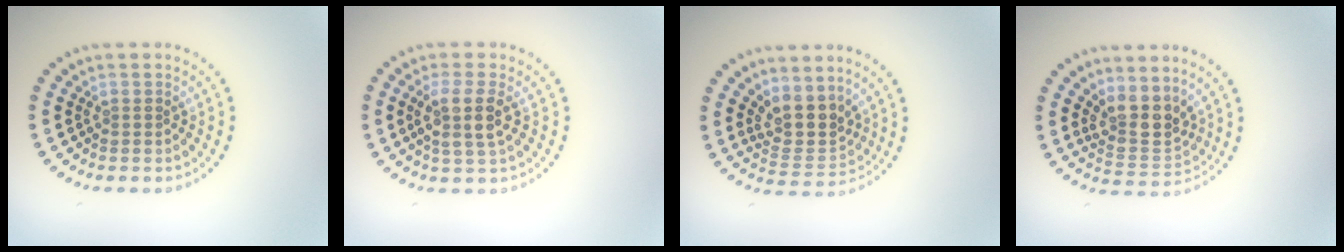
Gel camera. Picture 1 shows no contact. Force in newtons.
{"total": 3.0, "press": 2.6, "slide": 1.4}
{"total": 3.8, "press": 3.0, "slide": 2.4}
{"total": 3.6, "press": 2.8, "slide": 2.3}